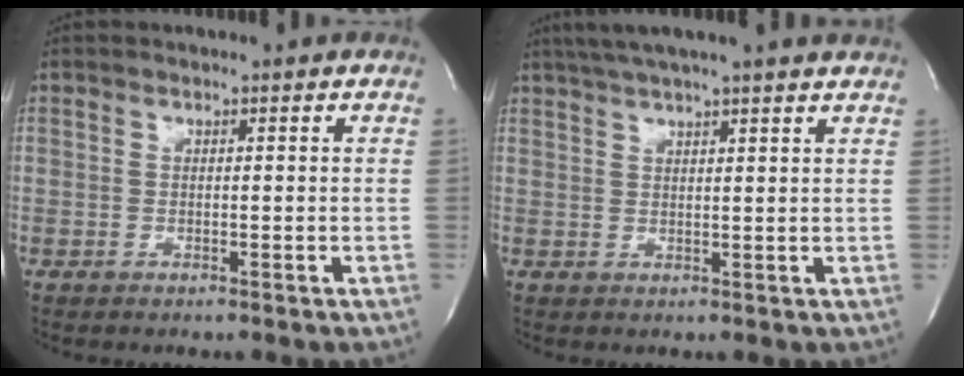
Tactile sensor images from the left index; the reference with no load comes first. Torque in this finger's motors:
{"motor_torque": [0.27, -0.35, 0.21, 0.10]}